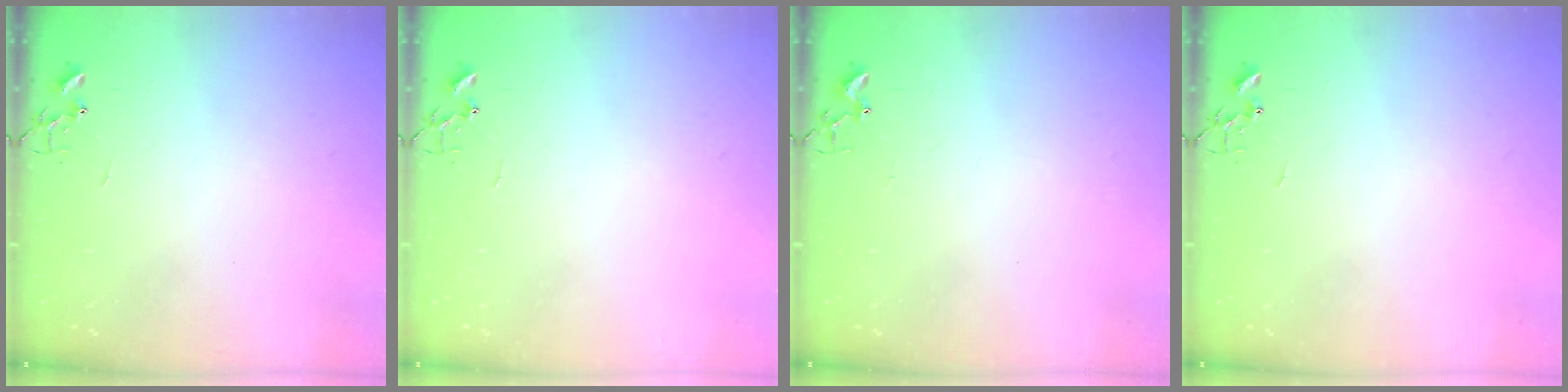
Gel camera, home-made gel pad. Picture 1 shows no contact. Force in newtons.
{"total": 0.0}
{"total": 1.9, "press": 1.9, "slide": 0.2}
{"total": 0.0}